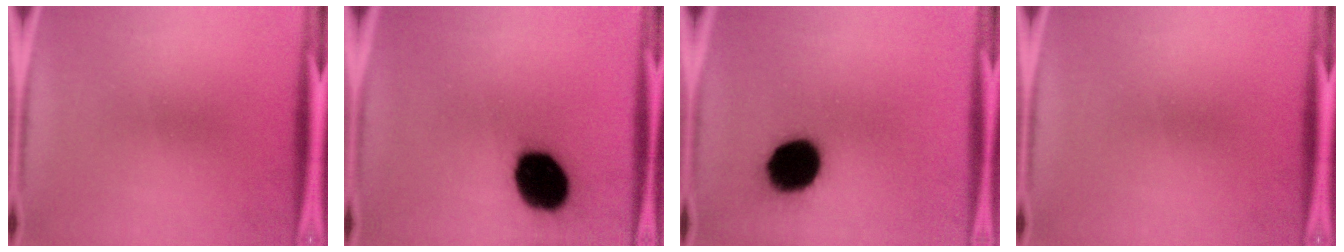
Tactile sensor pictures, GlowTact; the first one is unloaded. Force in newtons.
{"total": 18.9}
{"total": 16.6}
{"total": 0.0}